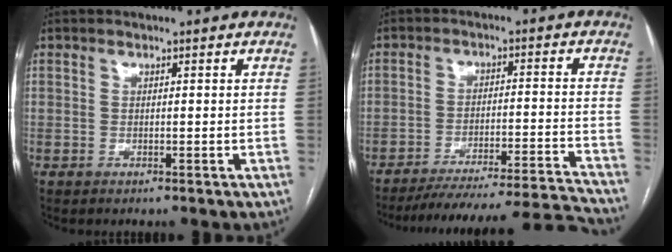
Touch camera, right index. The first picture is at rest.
{"total": 22.1, "force": [-21.1, -0.7, 6.6], "torque": [-0.065, -0.007, -0.286]}